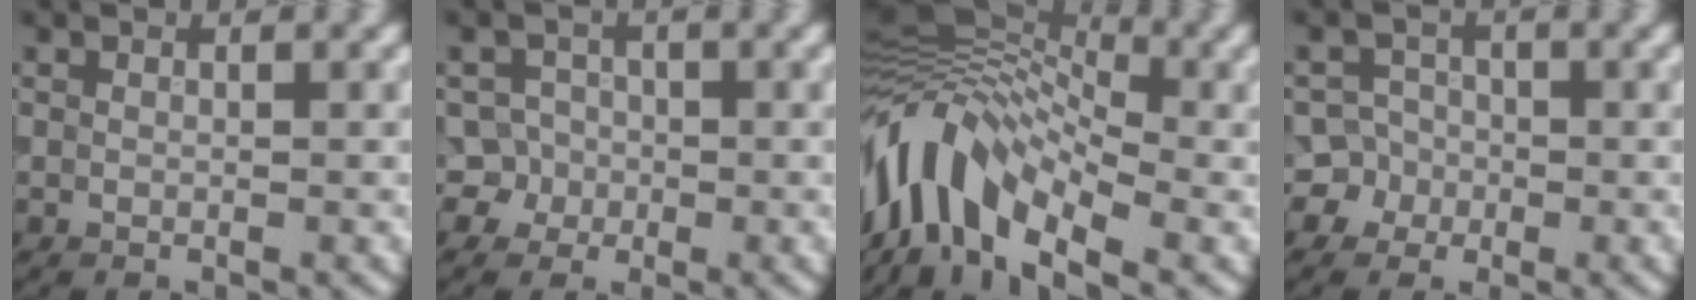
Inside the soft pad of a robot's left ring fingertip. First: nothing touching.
{"total": 3.5, "force": [-1.3, 3.2, 0.4], "torque": [0.026, 0.007, -0.033]}
{"total": 11.0, "force": [-3.3, 6.3, 8.4], "torque": [-0.161, 0.017, -0.080]}
{"total": 4.1, "force": [-1.7, 3.7, 0.2], "torque": [0.032, 0.003, -0.043]}